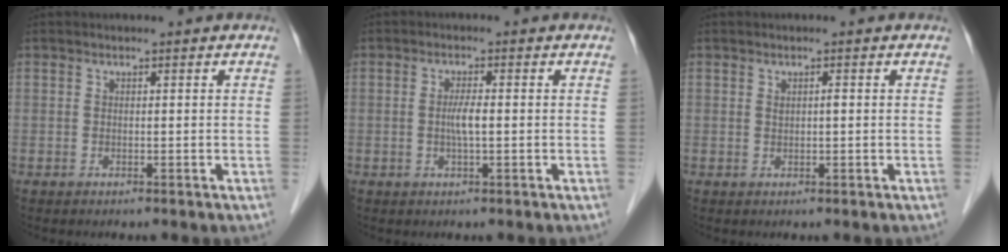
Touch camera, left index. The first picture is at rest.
{"total": 2.5, "force": [-0.4, 0.2, 2.5], "torque": [-0.049, -0.004, -0.007]}
{"total": 0.8, "force": [0.1, 0.2, 0.8], "torque": [-0.016, 0.001, 0.002]}